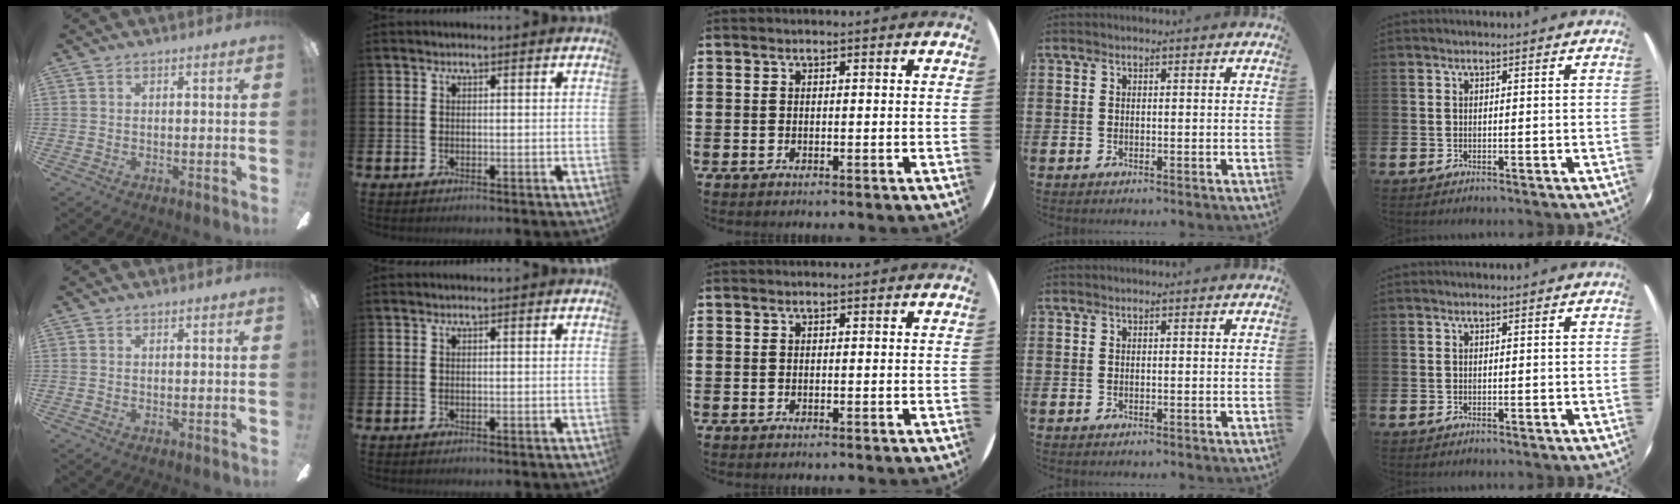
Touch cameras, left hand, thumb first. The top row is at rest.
{}